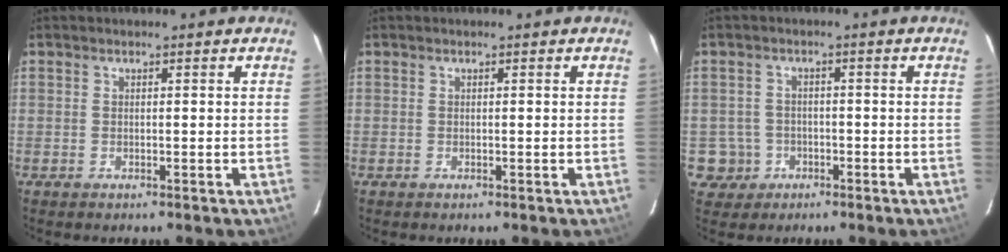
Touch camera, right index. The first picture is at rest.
{"total": 0.0}
{"total": 4.9, "force": [-1.7, 4.6, 0.1], "torque": [-0.012, 0.022, -0.023]}